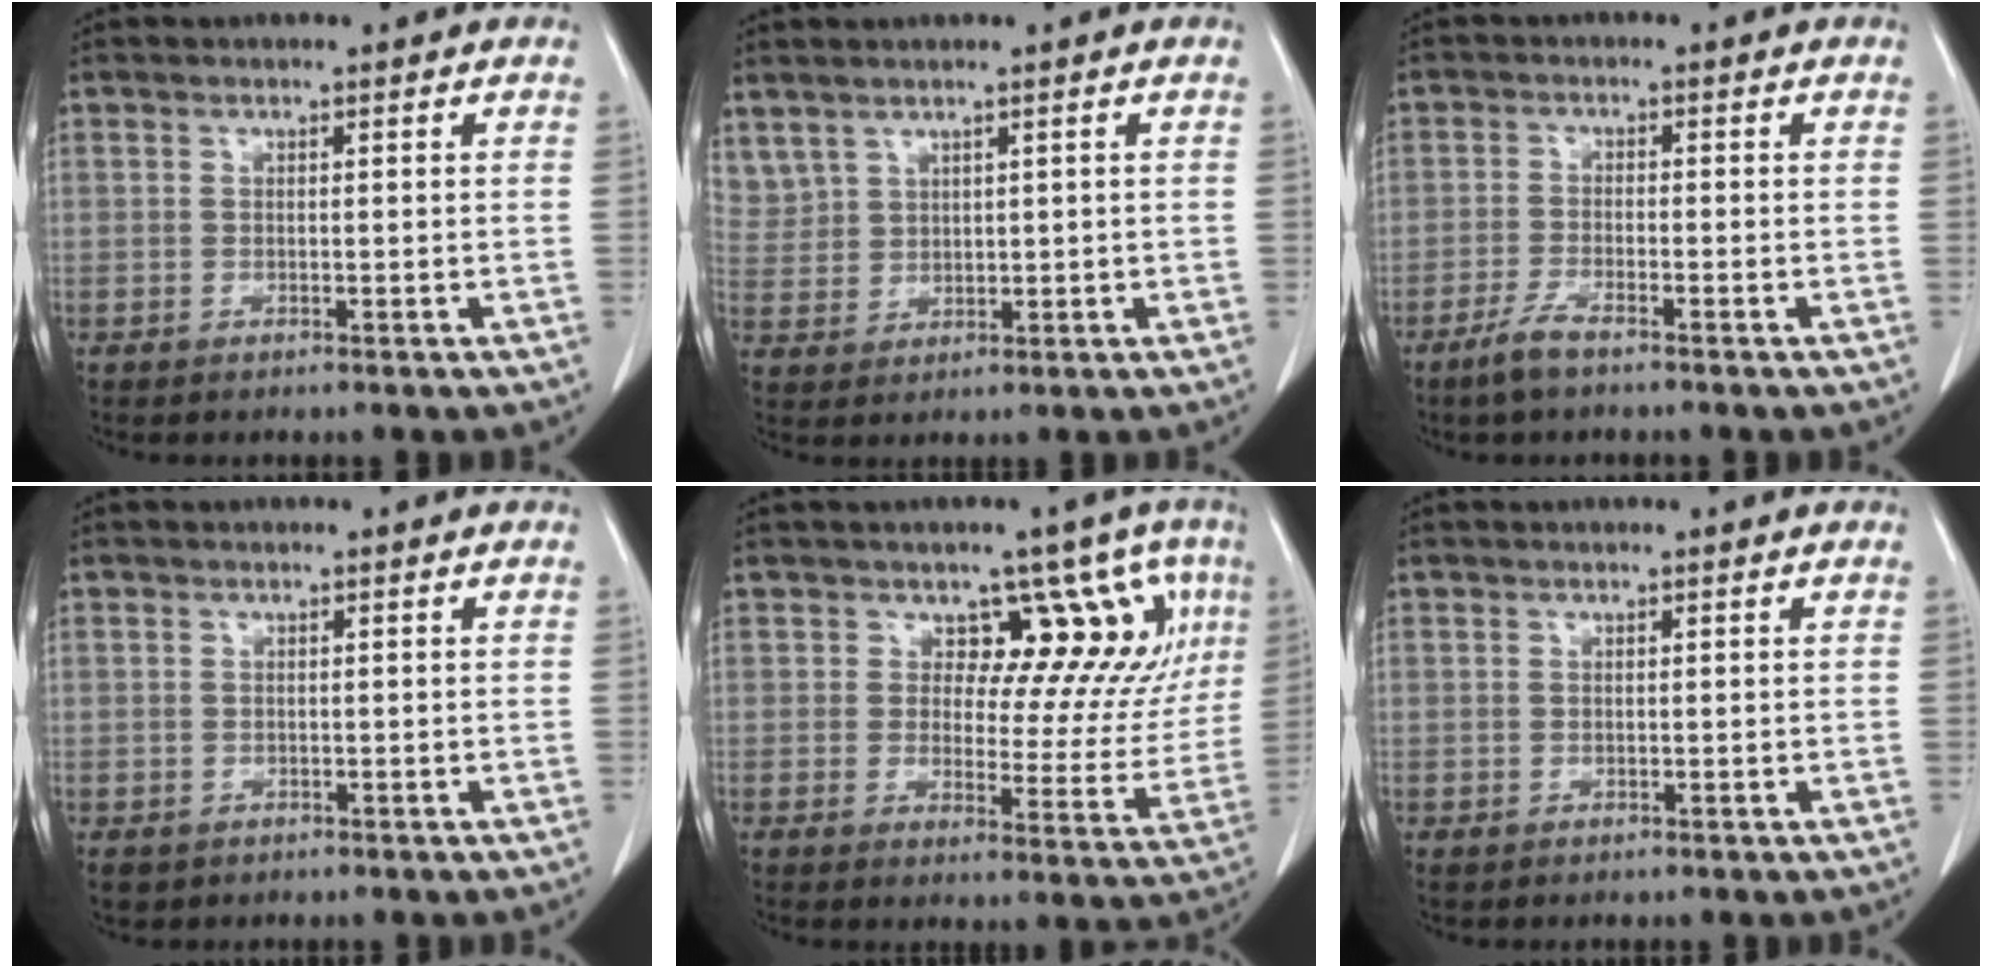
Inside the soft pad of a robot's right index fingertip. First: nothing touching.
{"total": 5.9, "force": [4.0, 4.0, 1.4], "torque": [-0.043, 0.013, 0.098]}
{"total": 3.6, "force": [-2.8, 0.4, 2.2], "torque": [-0.052, -0.004, -0.056]}
{"total": 1.8, "force": [-0.5, 1.7, 0.3], "torque": [-0.006, 0.003, 0.000]}
{"total": 10.5, "force": [5.1, 6.5, 6.6], "torque": [-0.057, 0.008, 0.057]}
{"total": 0.6, "force": [0.0, 0.6, 0.0], "torque": [0.005, 0.004, -0.002]}